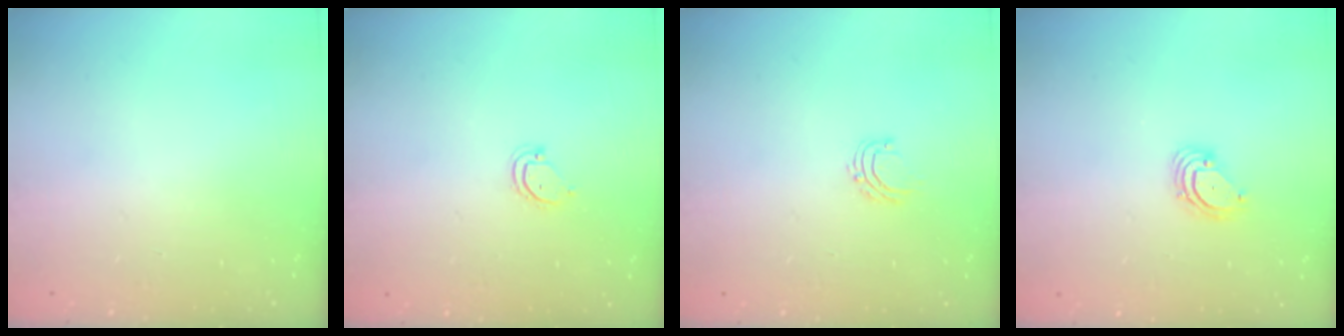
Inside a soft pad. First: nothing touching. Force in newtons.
{"total": 3.9, "press": 3.9, "slide": 0.3}
{"total": 4.8, "press": 4.8, "slide": 0.3}
{"total": 3.6, "press": 3.6, "slide": 0.3}